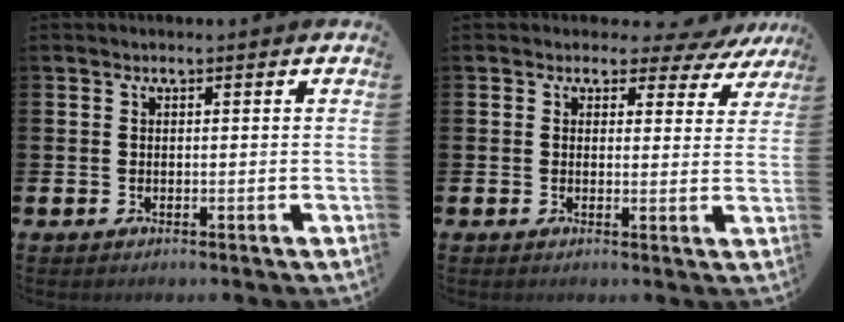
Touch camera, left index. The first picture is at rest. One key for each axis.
{"total": 2.8, "fx": 2.2, "fy": 1.7, "fz": 0.6, "tx": -0.015, "ty": -0.013, "tz": 0.031}